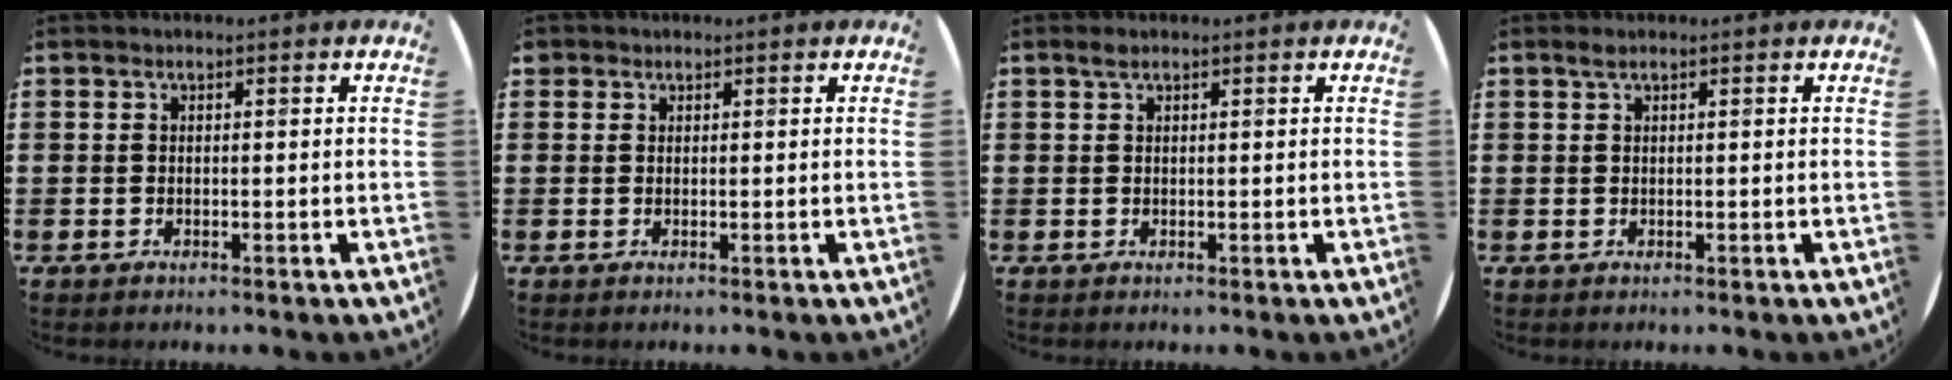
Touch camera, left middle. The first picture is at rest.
{"total": 0.6, "force": [0.5, 0.3, -0.1], "torque": [0.002, 0.004, 0.009]}
{"total": 0.7, "force": [0.5, 0.1, 0.5], "torque": [-0.010, 0.003, 0.008]}
{"total": 0.6, "force": [0.4, 0.0, 0.5], "torque": [-0.009, 0.001, 0.007]}